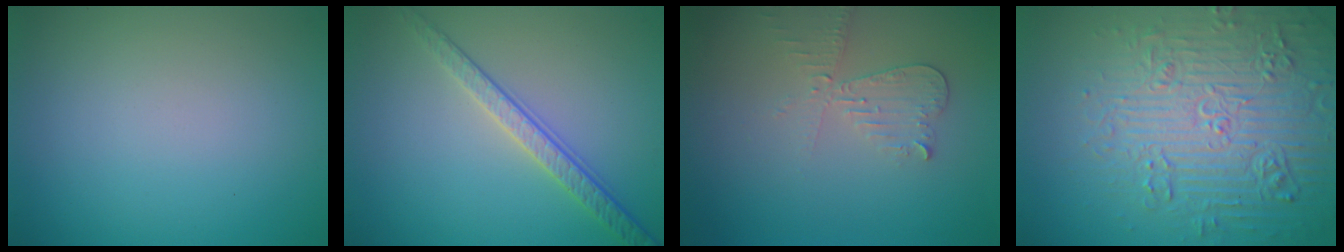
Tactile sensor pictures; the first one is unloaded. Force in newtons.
{"total": 2.8, "press": 2.4, "slide": 1.5}
{"total": 2.4, "press": 2.4, "slide": 0.5}
{"total": 7.9, "press": 7.7, "slide": 1.9}